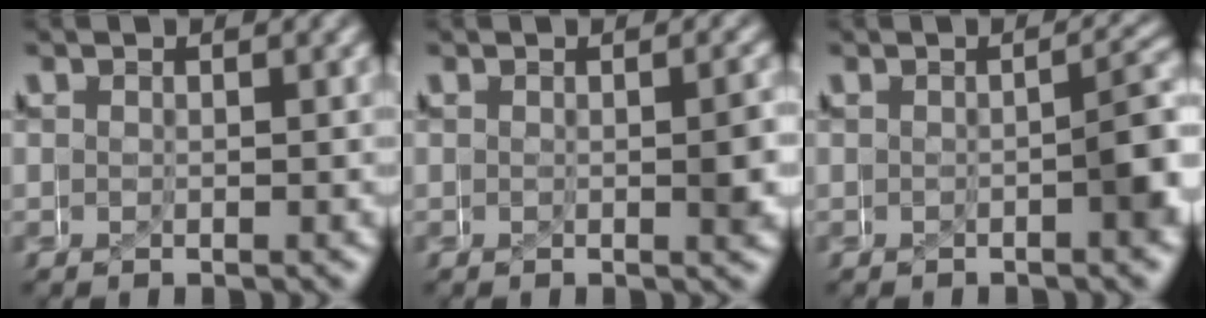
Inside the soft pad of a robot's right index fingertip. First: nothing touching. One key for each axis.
{"total": 1.1, "fx": -0.3, "fy": 0.0, "fz": 1.0, "tx": -0.015, "ty": -0.005, "tz": -0.001}
{"total": 2.9, "fx": -0.8, "fy": 1.0, "fz": 2.6, "tx": -0.027, "ty": 0.007, "tz": -0.018}